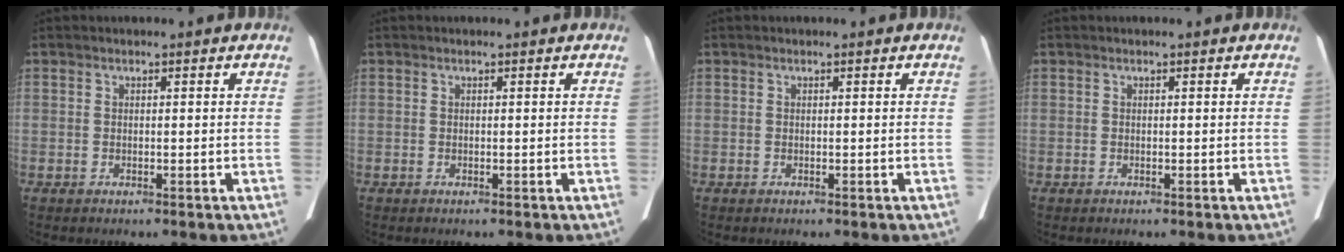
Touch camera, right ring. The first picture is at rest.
{"total": 0.0}
{"total": 0.0}
{"total": 0.0}